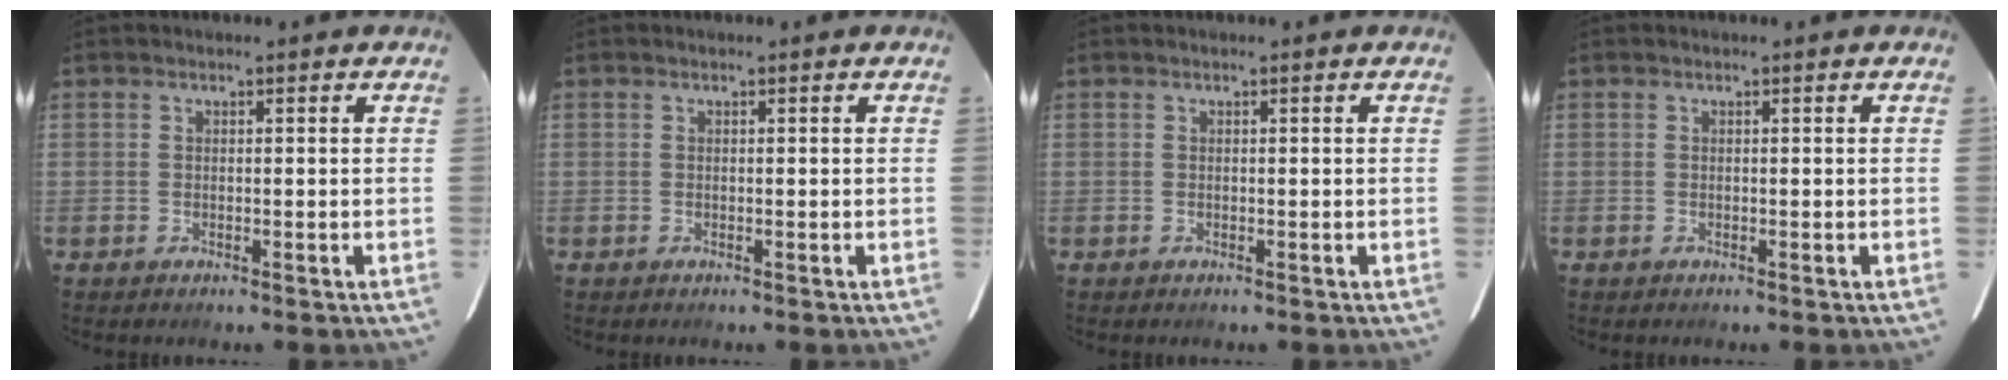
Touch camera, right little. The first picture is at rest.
{"total": 0.0}
{"total": 0.0}
{"total": 0.0}